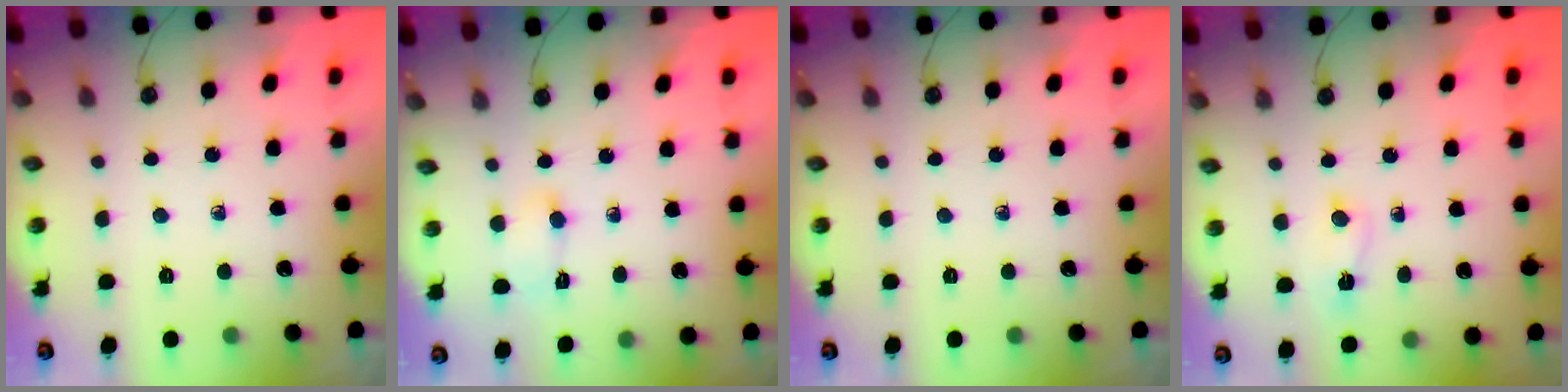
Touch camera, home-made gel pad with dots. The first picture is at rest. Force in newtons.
{"total": 3.2, "press": 3.1, "slide": 1.0}
{"total": 0.0}
{"total": 2.6, "press": 2.6, "slide": 0.6}